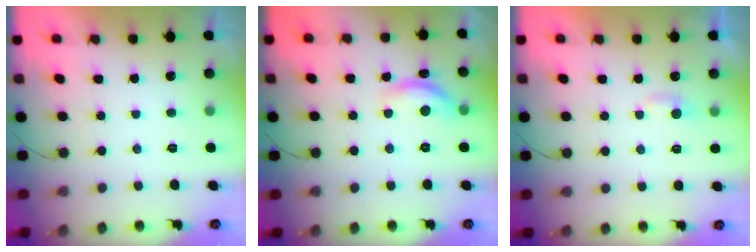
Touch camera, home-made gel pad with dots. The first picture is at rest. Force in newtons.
{"total": 12.1, "press": 12.1, "slide": 0.7}
{"total": 3.6, "press": 3.5, "slide": 0.4}